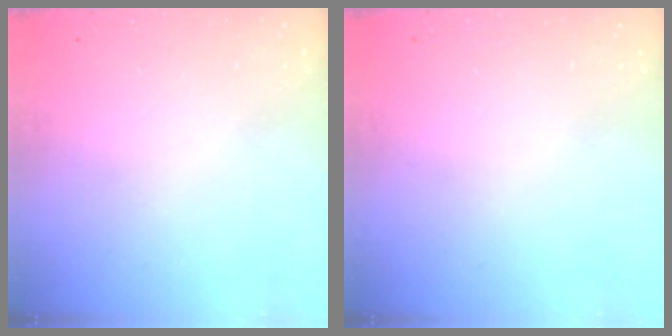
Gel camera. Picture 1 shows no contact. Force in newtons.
{"total": 0.0}